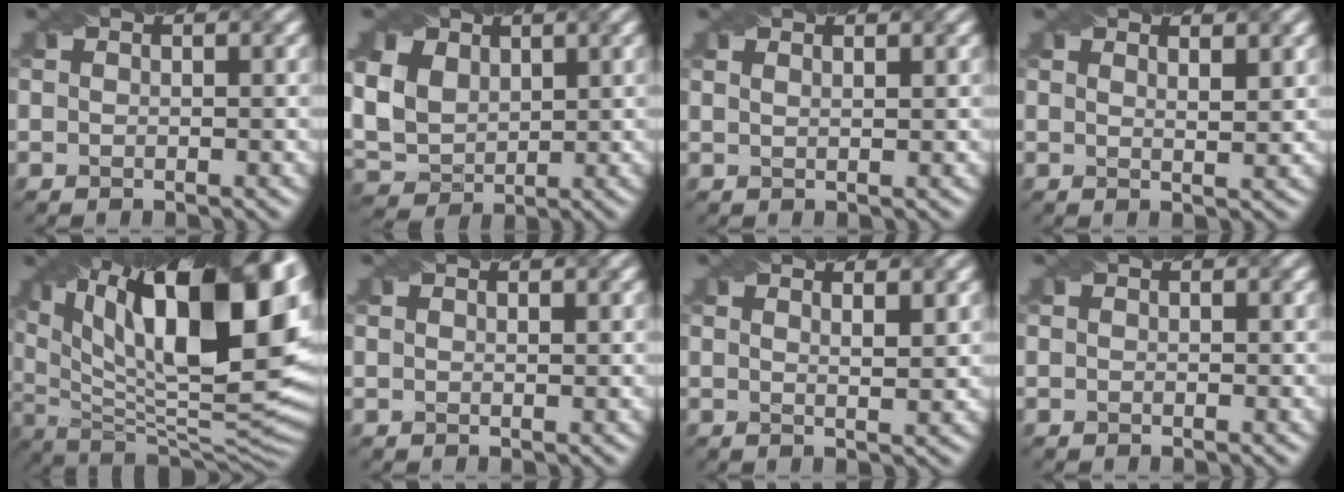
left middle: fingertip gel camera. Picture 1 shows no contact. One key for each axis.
{"total": 8.2, "fx": 3.1, "fy": 6.0, "fz": 4.6, "tx": -0.124, "ty": 0.021, "tz": 0.058}
{"total": 1.7, "fx": 1.2, "fy": 0.7, "fz": 1.0, "tx": 0.001, "ty": -0.001, "tz": 0.000}
{"total": 2.6, "fx": 1.7, "fy": 0.8, "fz": 1.8, "tx": -0.007, "ty": 0.004, "tz": 0.007}
{"total": 19.9, "fx": 7.5, "fy": 8.3, "fz": 16.4, "tx": -0.253, "ty": 0.025, "tz": 0.136}
{"total": 0.6, "fx": 0.5, "fy": 0.1, "fz": 0.3, "tx": -0.006, "ty": -0.002, "tz": 0.007}
{"total": 3.1, "fx": 1.8, "fy": 1.0, "fz": 2.3, "tx": -0.008, "ty": 0.006, "tz": 0.005}
{"total": 0.0}